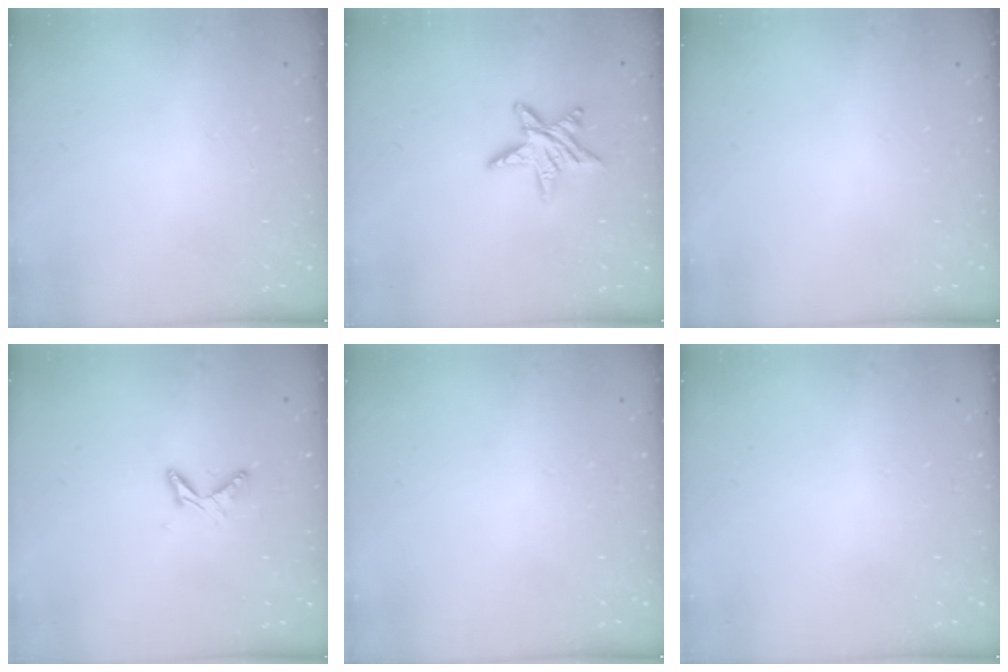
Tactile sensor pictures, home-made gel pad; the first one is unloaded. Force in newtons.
{"total": 10.1, "press": 10.1, "slide": 0.5}
{"total": 0.0}
{"total": 6.1, "press": 6.1, "slide": 0.6}
{"total": 0.0}
{"total": 0.0}